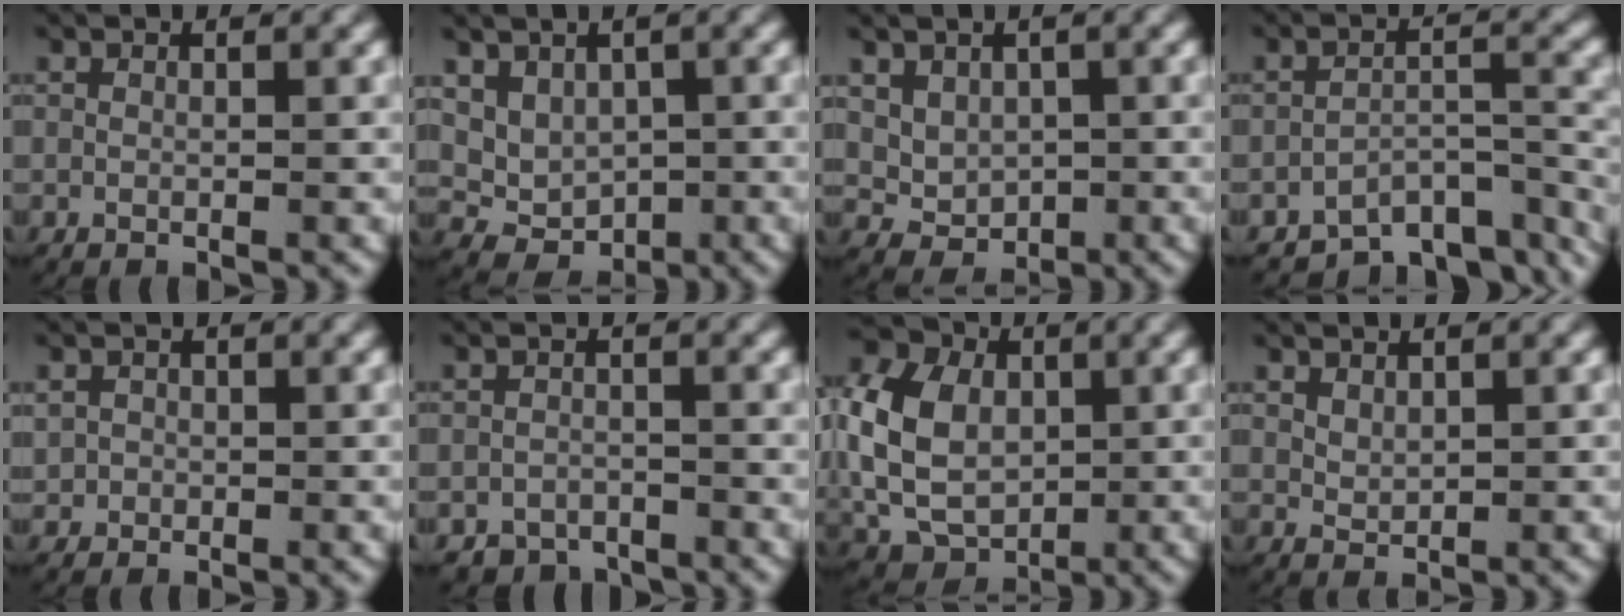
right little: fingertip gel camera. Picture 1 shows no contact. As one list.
[{"total": 7.1, "force": [-2.1, 6.1, 2.8], "torque": [-0.069, -0.038, -0.026]}, {"total": 3.7, "force": [-0.1, 3.3, 1.6], "torque": [-0.039, -0.019, 0.009]}, {"total": 7.1, "force": [-5.4, 2.5, 3.9], "torque": [-0.043, -0.006, -0.083]}, {"total": 2.3, "force": [0.1, 2.3, 0.5], "torque": [-0.023, -0.005, 0.003]}, {"total": 4.3, "force": [-3.8, 1.9, 0.0], "torque": [0.018, -0.011, -0.067]}, {"total": 10.4, "force": [-0.9, 8.6, 5.8], "torque": [-0.149, -0.037, -0.003]}, {"total": 1.4, "force": [1.0, 0.8, 0.6], "torque": [-0.013, -0.004, 0.027]}]